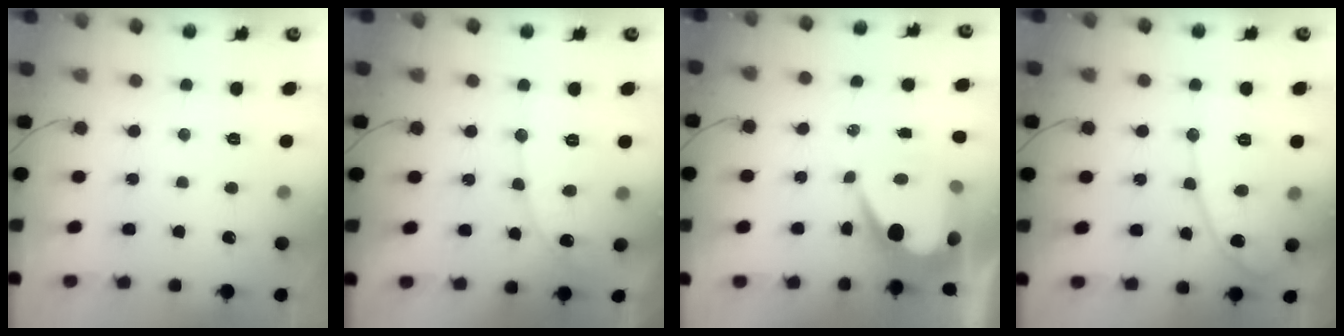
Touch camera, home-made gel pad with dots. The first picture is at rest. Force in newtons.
{"total": 9.4, "press": 9.4, "slide": 0.6}
{"total": 8.4, "press": 8.3, "slide": 0.7}
{"total": 11.0, "press": 11.0, "slide": 0.4}